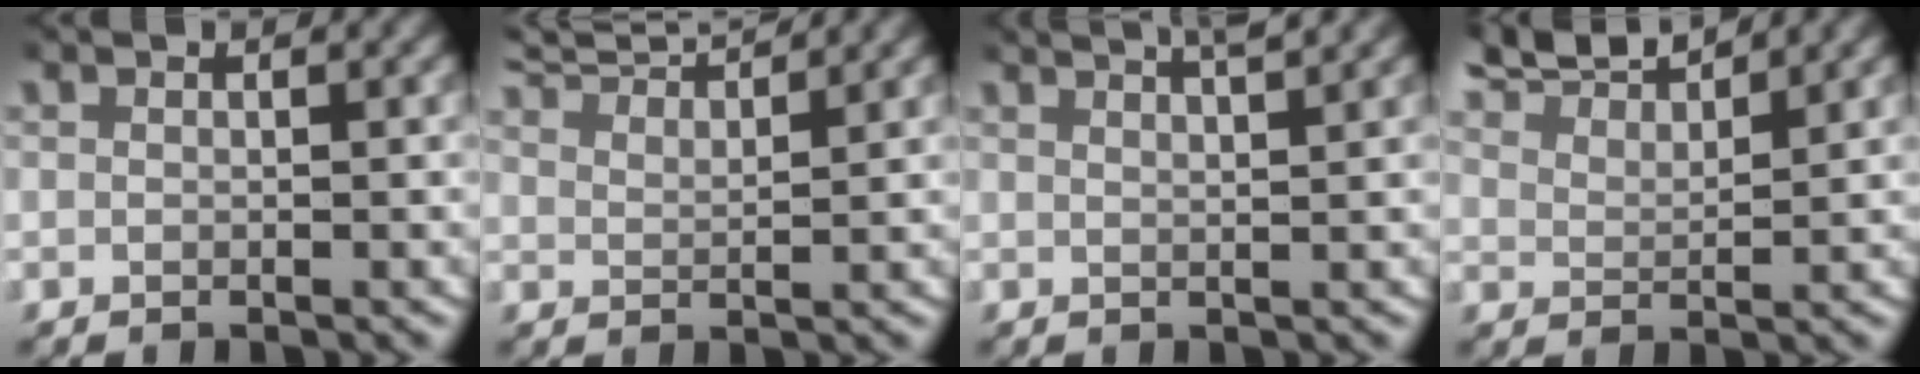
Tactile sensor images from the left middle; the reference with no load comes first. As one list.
[{"total": 6.6, "force": [6.0, 1.3, 2.2], "torque": [-0.042, 0.016, 0.097]}, {"total": 5.6, "force": [4.2, 1.9, 3.2], "torque": [-0.045, 0.014, 0.061]}, {"total": 6.2, "force": [5.6, 1.4, 2.3], "torque": [-0.058, 0.010, 0.094]}]